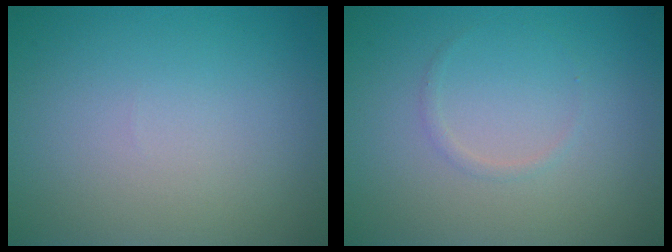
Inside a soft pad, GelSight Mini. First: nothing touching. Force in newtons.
{"total": 0.6, "press": 0.6, "slide": 0.0}